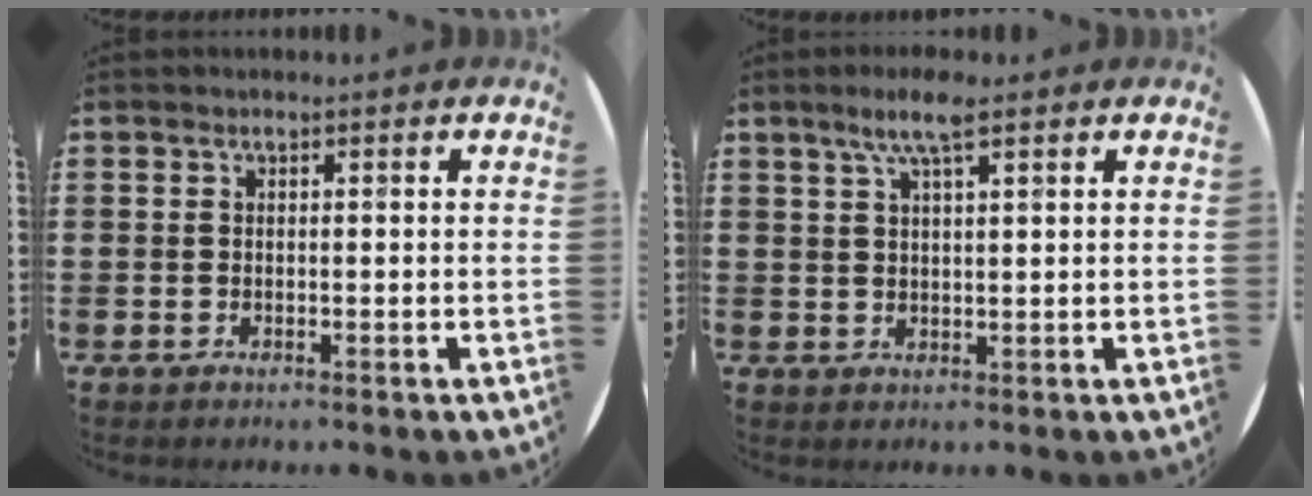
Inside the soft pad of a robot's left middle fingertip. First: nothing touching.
{"total": 4.8, "force": [3.1, 0.9, 3.5], "torque": [-0.075, 0.008, 0.053]}